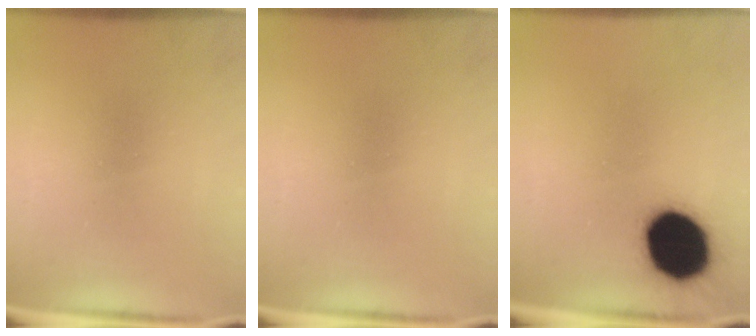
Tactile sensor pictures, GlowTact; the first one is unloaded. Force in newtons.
{"total": 0.0}
{"total": 17.7}